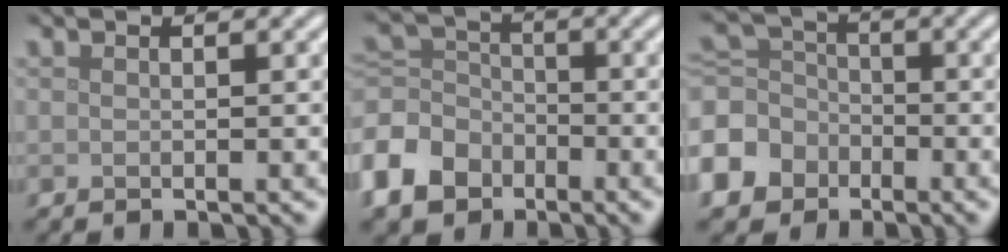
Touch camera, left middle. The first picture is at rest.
{"total": 7.2, "force": [-3.9, 5.3, 3.0], "torque": [-0.078, -0.001, -0.097]}
{"total": 6.5, "force": [-3.1, 5.2, 2.2], "torque": [-0.065, 0.000, -0.073]}